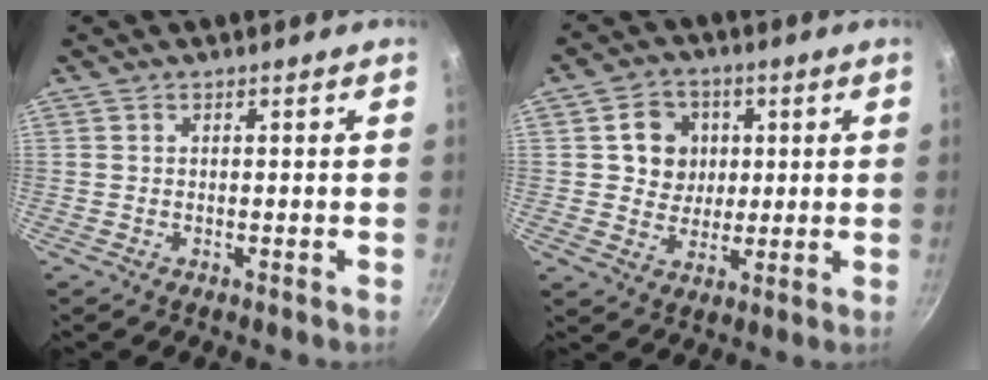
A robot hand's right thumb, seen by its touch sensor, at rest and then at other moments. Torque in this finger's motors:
{"motor_torque": [0.38, 1.59, -0.15, 0.15, 0.01]}